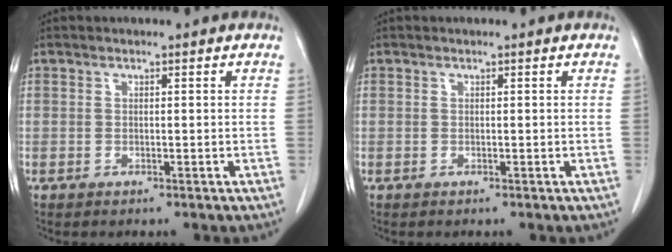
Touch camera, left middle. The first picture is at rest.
{"total": 0.0}